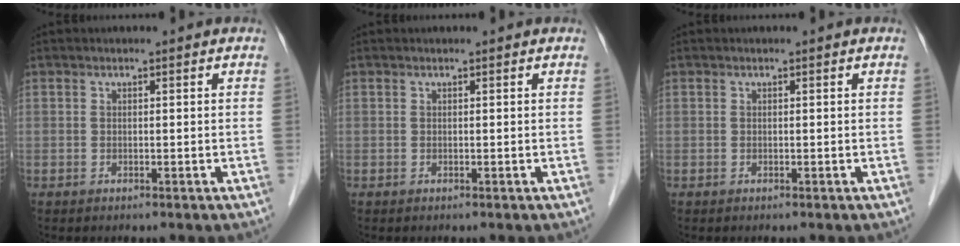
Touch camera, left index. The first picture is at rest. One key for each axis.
{"total": 0.0}
{"total": 0.0}